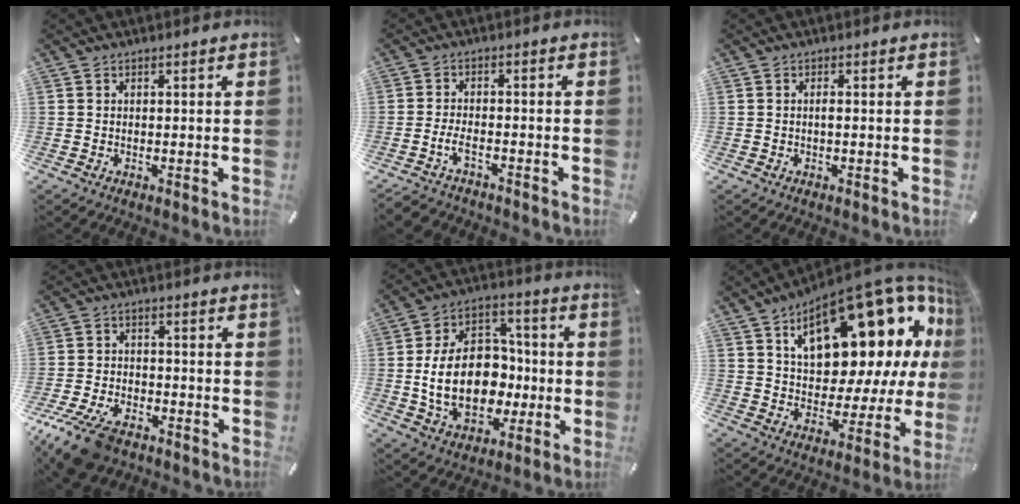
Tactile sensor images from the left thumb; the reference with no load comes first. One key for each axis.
{"total": 4.1, "fx": -2.6, "fy": 1.9, "fz": 2.6, "tx": -0.056, "ty": 0.013, "tz": -0.051}
{"total": 0.9, "fx": -0.1, "fy": 0.2, "fz": 0.9, "tx": -0.020, "ty": -0.002, "tz": -0.002}
{"total": 11.0, "fx": -7.5, "fy": 5.3, "fz": 5.9, "tx": -0.120, "ty": 0.036, "tz": -0.140}
{"total": 20.4, "fx": -2.2, "fy": 14.7, "fz": 14.0, "tx": -0.272, "ty": 0.002, "tz": -0.033}
{"total": 23.9, "fx": 11.8, "fy": 12.2, "fz": 16.9, "tx": -0.227, "ty": -0.082, "tz": 0.202}